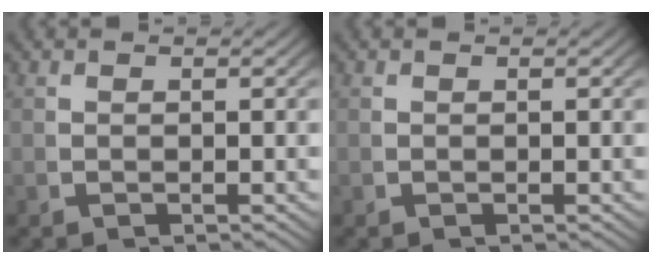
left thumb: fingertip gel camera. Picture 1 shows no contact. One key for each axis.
{"total": 0.0}